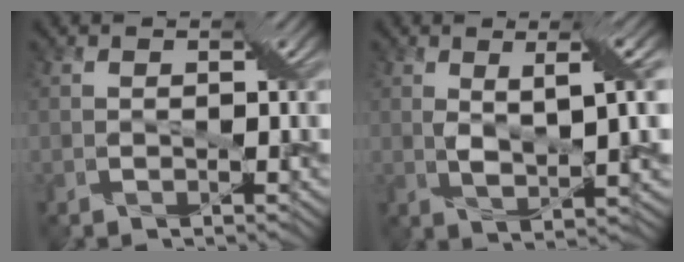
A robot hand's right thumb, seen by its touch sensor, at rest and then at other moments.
{"total": 4.6, "force": [1.7, 0.7, 4.2], "torque": [-0.077, 0.000, 0.033]}